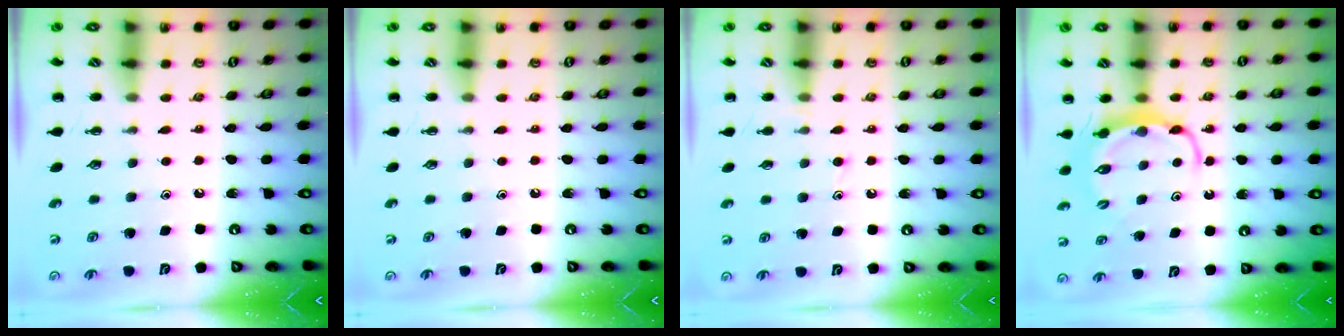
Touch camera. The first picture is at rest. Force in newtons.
{"total": 0.0}
{"total": 5.7, "press": 5.4, "slide": 1.9}
{"total": 5.9, "press": 5.9, "slide": 0.6}